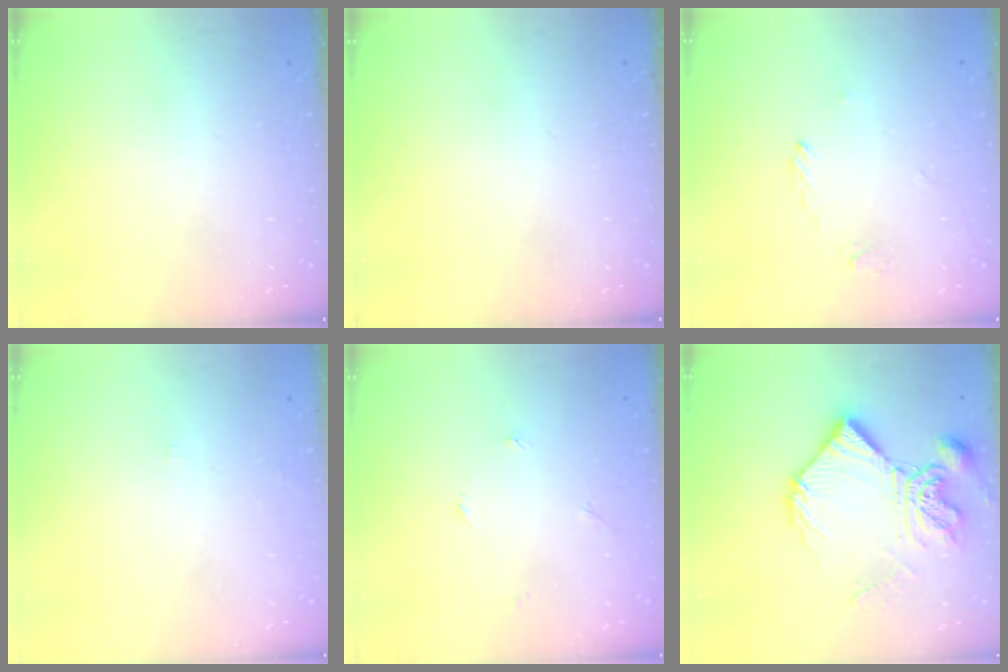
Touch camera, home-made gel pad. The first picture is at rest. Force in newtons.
{"total": 0.0}
{"total": 1.9, "press": 1.9, "slide": 0.2}
{"total": 2.3, "press": 2.3, "slide": 0.5}
{"total": 1.5, "press": 1.5, "slide": 0.2}
{"total": 14.9, "press": 14.8, "slide": 1.5}